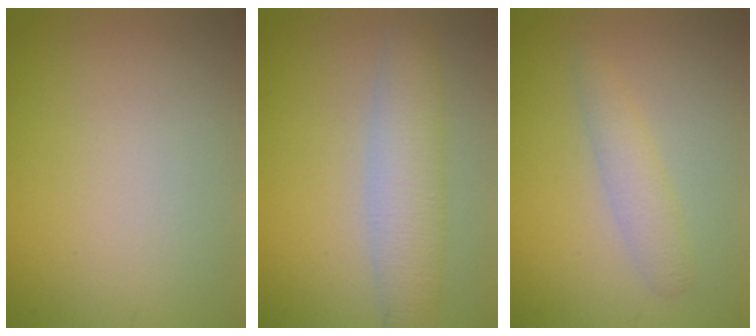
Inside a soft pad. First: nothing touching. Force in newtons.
{"total": 4.3, "press": 4.3, "slide": 0.1}
{"total": 2.2, "press": 2.2, "slide": 0.1}